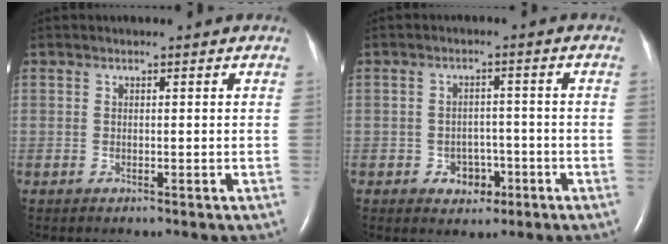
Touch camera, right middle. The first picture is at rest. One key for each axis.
{"total": 3.8, "fx": -1.7, "fy": 3.0, "fz": 1.8, "tx": -0.021, "ty": 0.011, "tz": -0.018}